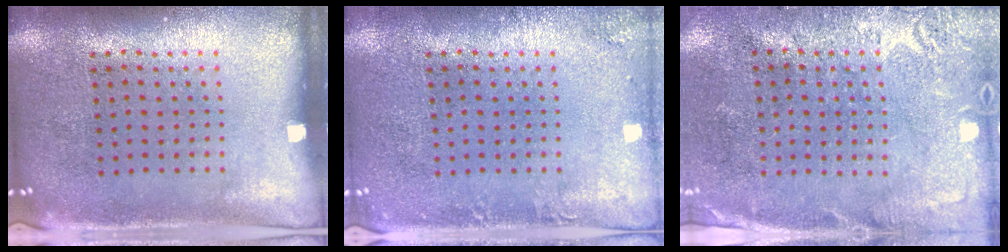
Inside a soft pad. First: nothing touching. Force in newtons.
{"total": 1.3, "press": 1.3, "slide": 0.0}
{"total": 2.6, "press": 2.4, "slide": 1.1}